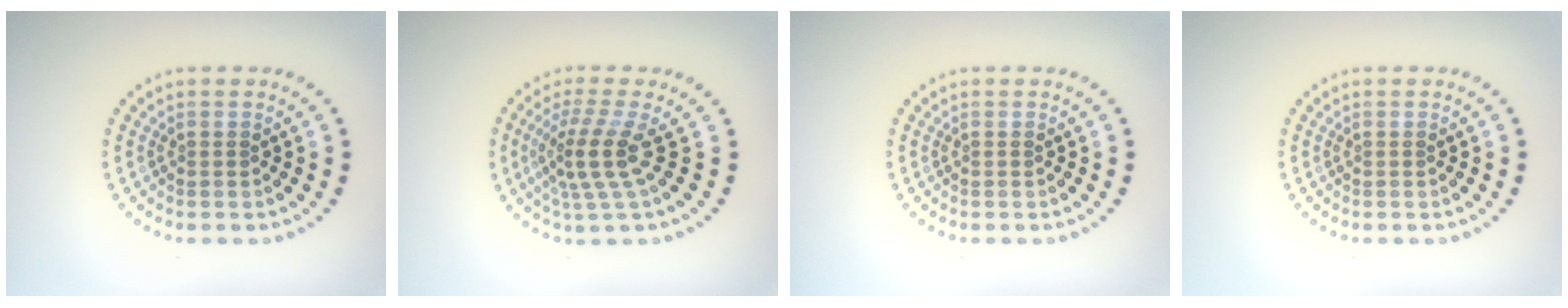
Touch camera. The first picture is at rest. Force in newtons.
{"total": 3.8, "press": 2.7, "slide": 2.7}
{"total": 0.0}
{"total": 0.0}